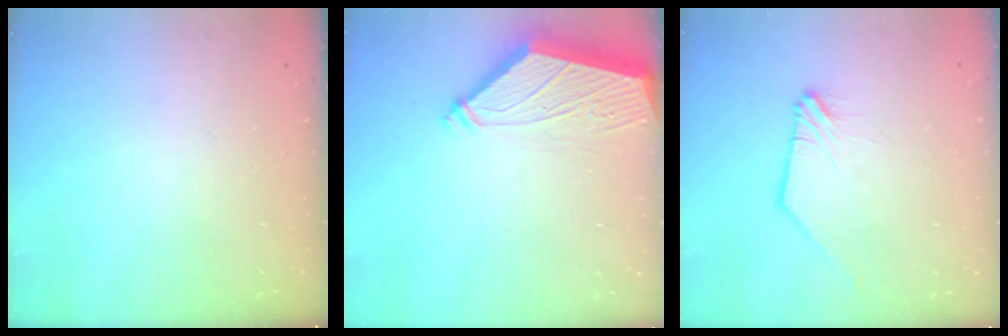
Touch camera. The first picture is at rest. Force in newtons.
{"total": 3.9, "press": 3.9, "slide": 0.5}
{"total": 1.2, "press": 1.2, "slide": 0.3}